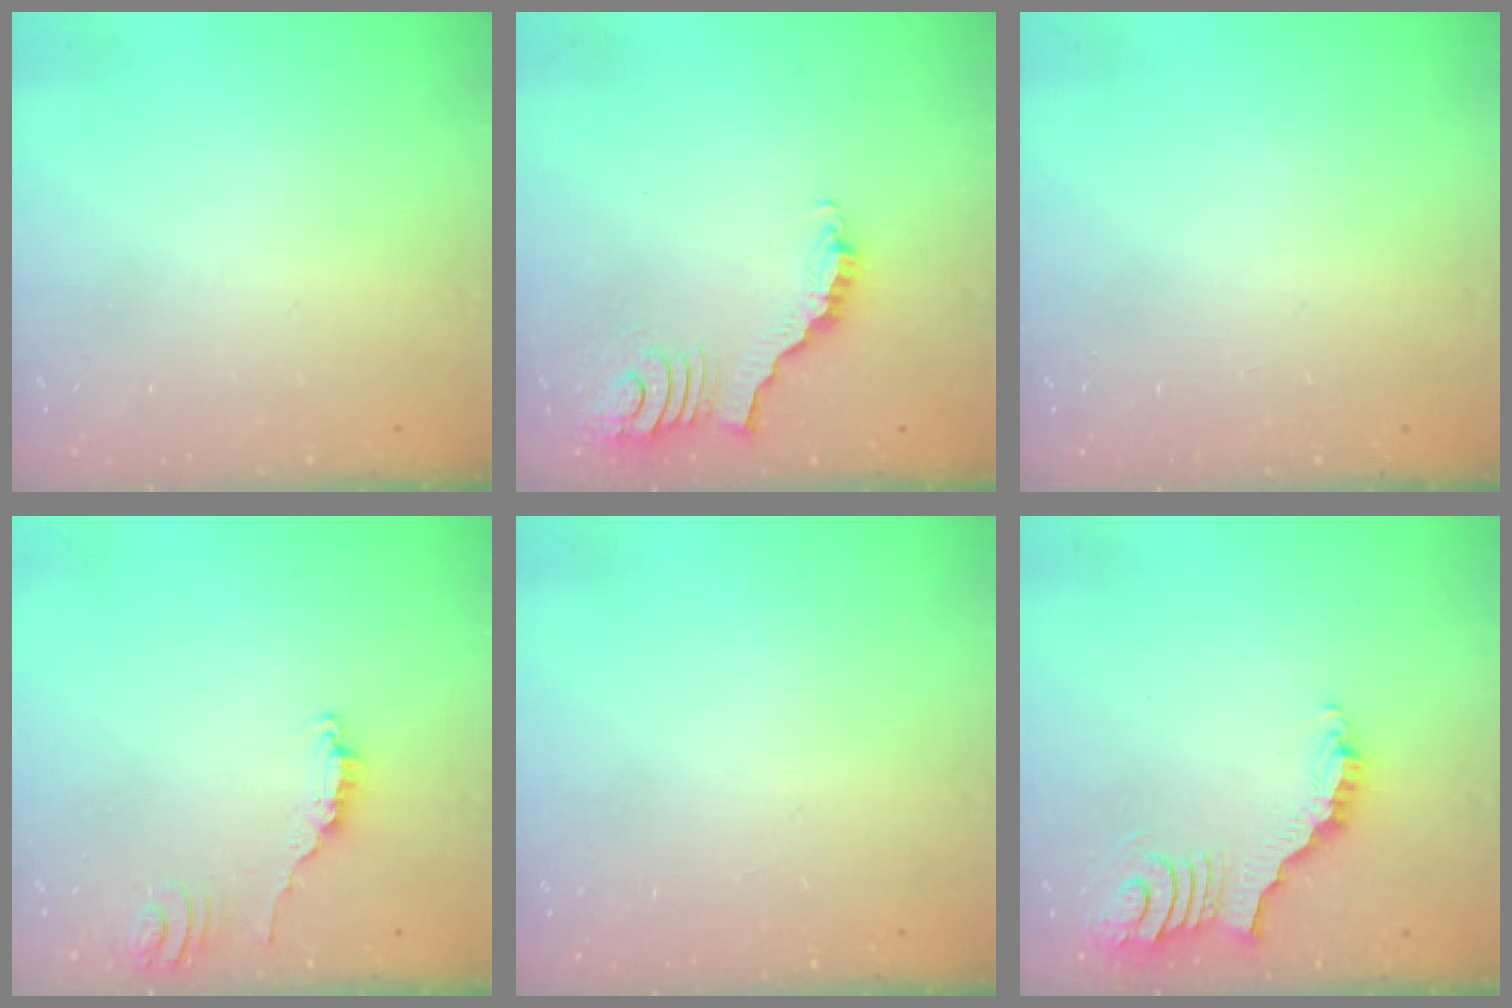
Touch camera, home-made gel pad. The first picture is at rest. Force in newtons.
{"total": 3.6, "press": 3.6, "slide": 0.6}
{"total": 0.0}
{"total": 2.6, "press": 2.6, "slide": 0.2}
{"total": 0.0}
{"total": 4.0, "press": 3.9, "slide": 0.6}